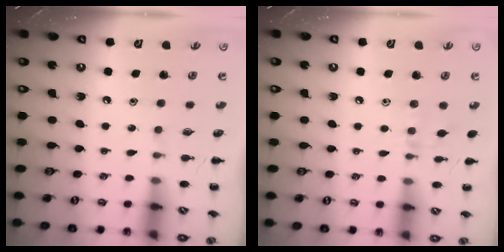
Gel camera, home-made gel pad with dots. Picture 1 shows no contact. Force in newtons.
{"total": 5.8, "press": 5.4, "slide": 1.9}